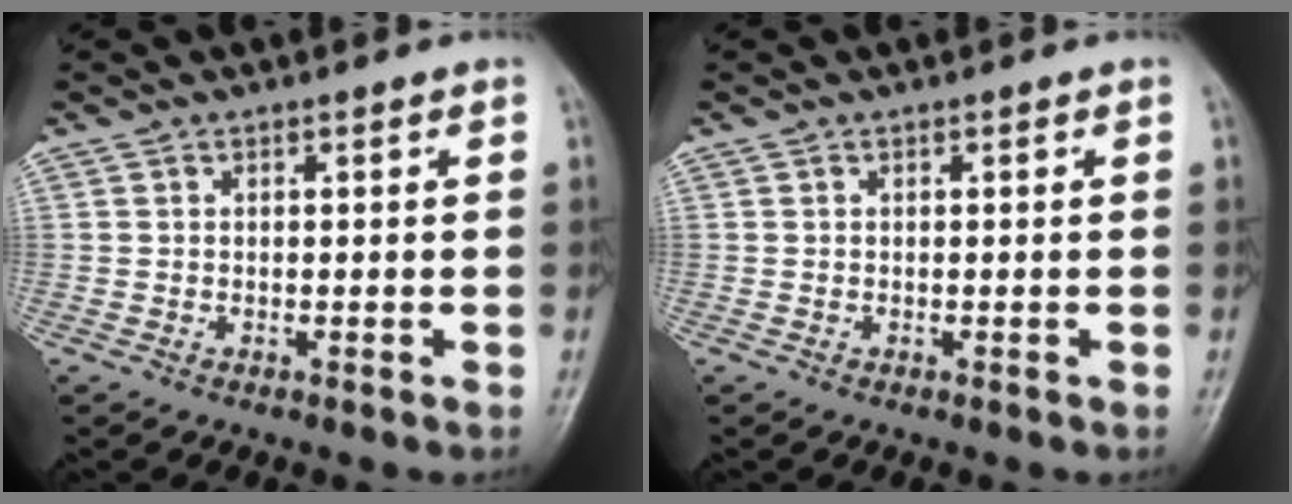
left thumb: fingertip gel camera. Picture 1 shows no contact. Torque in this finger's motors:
{"motor_torque": [0.00, 0.00, 0.00, -0.03, 0.00]}